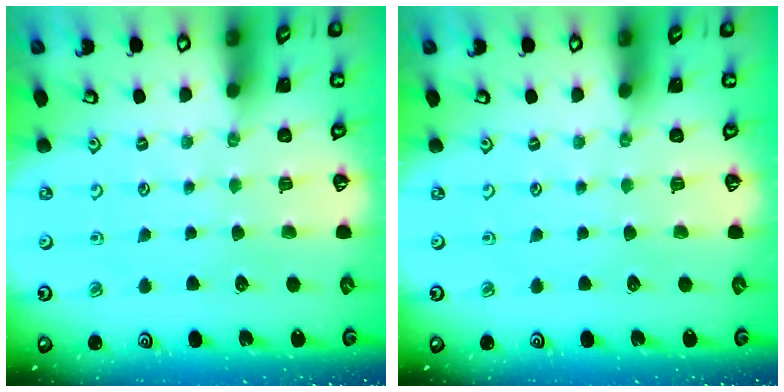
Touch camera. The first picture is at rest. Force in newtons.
{"total": 0.0}